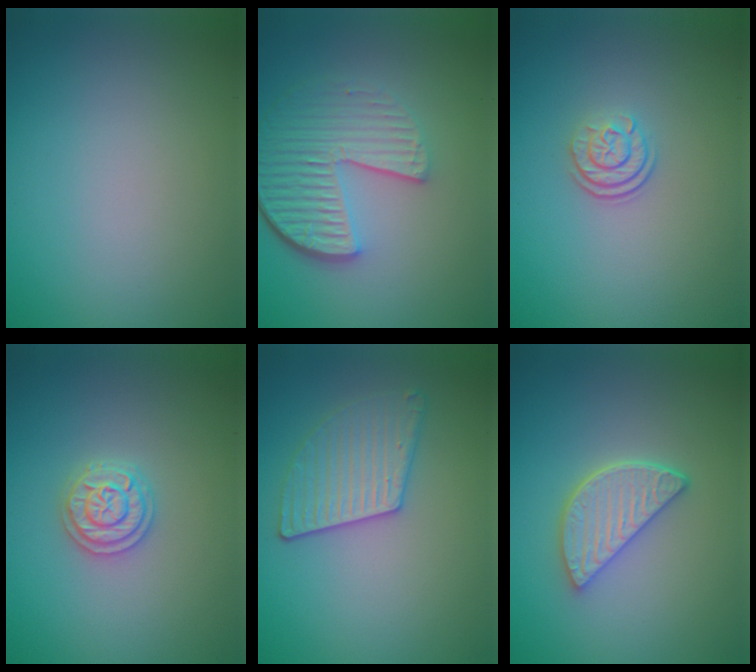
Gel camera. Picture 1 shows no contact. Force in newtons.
{"total": 6.2, "press": 4.4, "slide": 4.4}
{"total": 2.4, "press": 1.8, "slide": 1.6}
{"total": 2.3, "press": 2.3, "slide": 0.5}
{"total": 3.0, "press": 2.9, "slide": 0.4}
{"total": 3.8, "press": 3.2, "slide": 2.1}